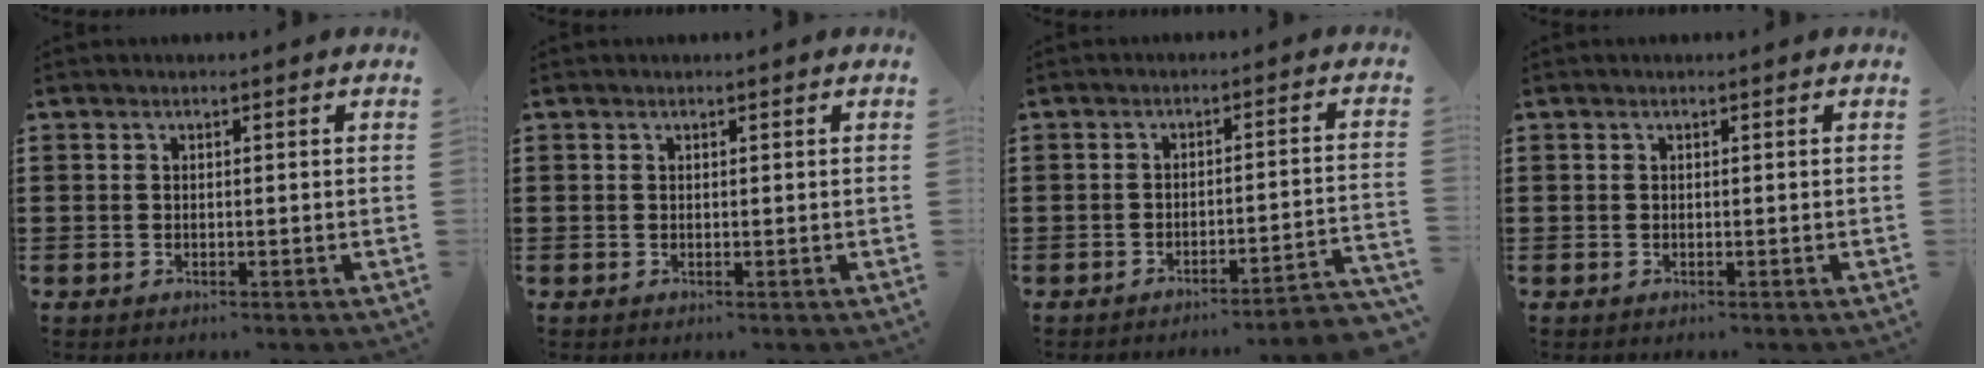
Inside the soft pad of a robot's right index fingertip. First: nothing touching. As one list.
[{"total": 0.0}, {"total": 3.3, "force": [-3.0, -0.5, 1.4], "torque": [-0.026, -0.011, -0.062]}, {"total": 0.0}]